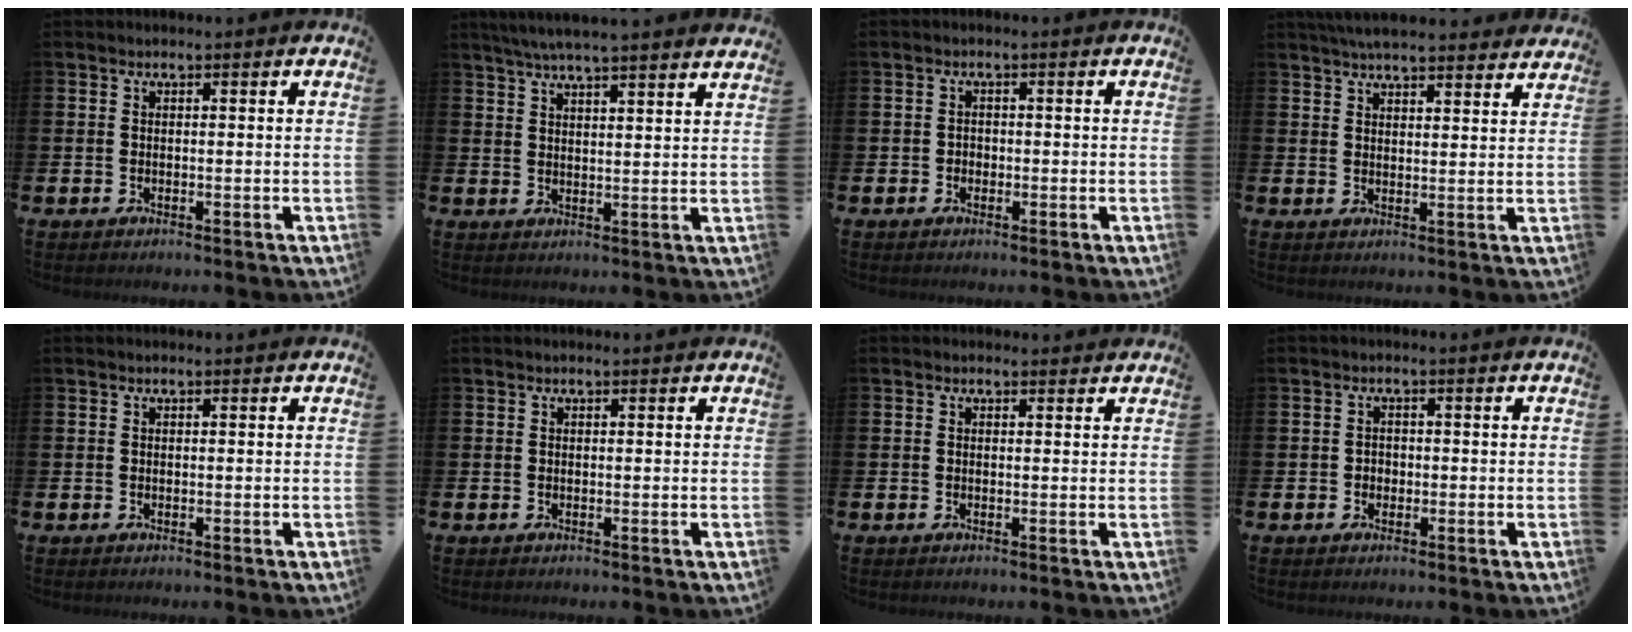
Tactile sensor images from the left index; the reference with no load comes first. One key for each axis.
{"total": 5.4, "fx": 5.1, "fy": -0.4, "fz": 1.5, "tx": -0.049, "ty": -0.017, "tz": 0.093}
{"total": 1.0, "fx": -0.4, "fy": 0.9, "fz": 0.2, "tx": -0.001, "ty": 0.004, "tz": -0.010}
{"total": 5.0, "fx": 4.9, "fy": 0.5, "fz": 1.1, "tx": -0.025, "ty": -0.020, "tz": 0.089}
{"total": 0.0}
{"total": 0.0}
{"total": 0.6, "fx": 0.4, "fy": 0.4, "fz": 0.2, "tx": 0.005, "ty": 0.002, "tz": 0.004}
{"total": 1.3, "fx": -0.4, "fy": 1.2, "fz": 0.3, "tx": 0.004, "ty": 0.001, "tz": -0.012}